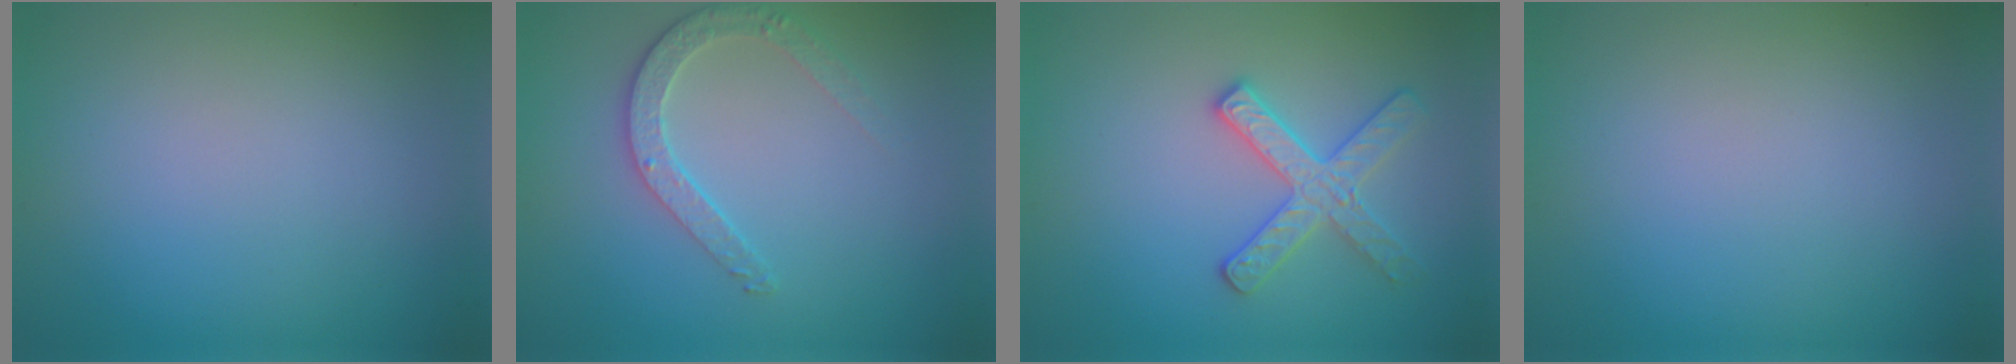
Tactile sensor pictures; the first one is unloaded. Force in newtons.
{"total": 2.8, "press": 2.5, "slide": 1.2}
{"total": 2.9, "press": 2.9, "slide": 0.4}
{"total": 0.0}